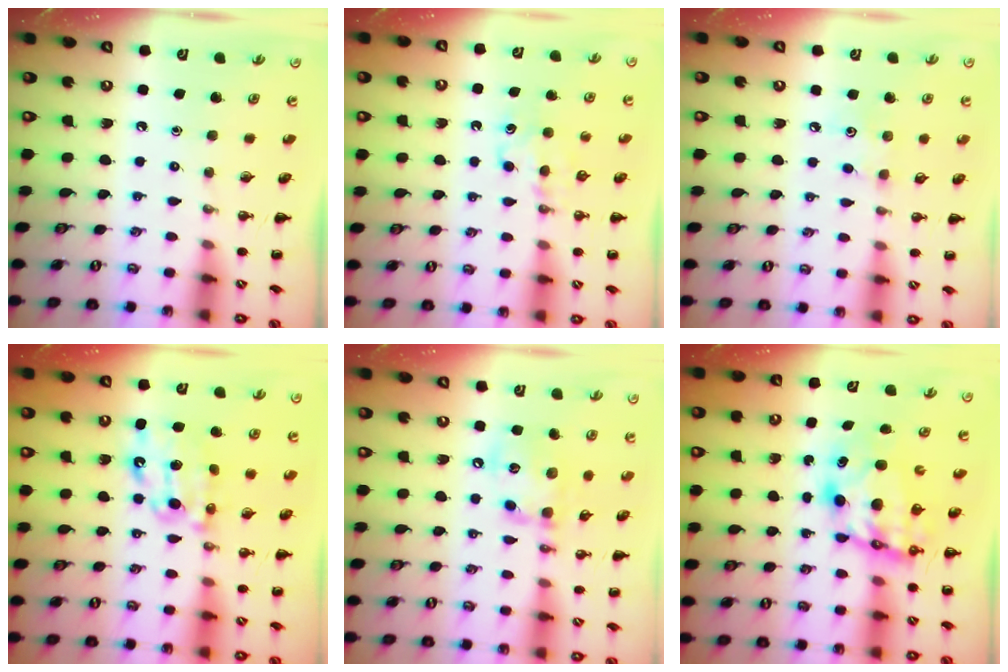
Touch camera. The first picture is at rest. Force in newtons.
{"total": 5.2, "press": 5.0, "slide": 1.6}
{"total": 4.3, "press": 4.3, "slide": 0.9}
{"total": 10.0, "press": 10.0, "slide": 0.8}
{"total": 13.2, "press": 13.1, "slide": 1.3}
{"total": 7.5, "press": 7.4, "slide": 1.4}